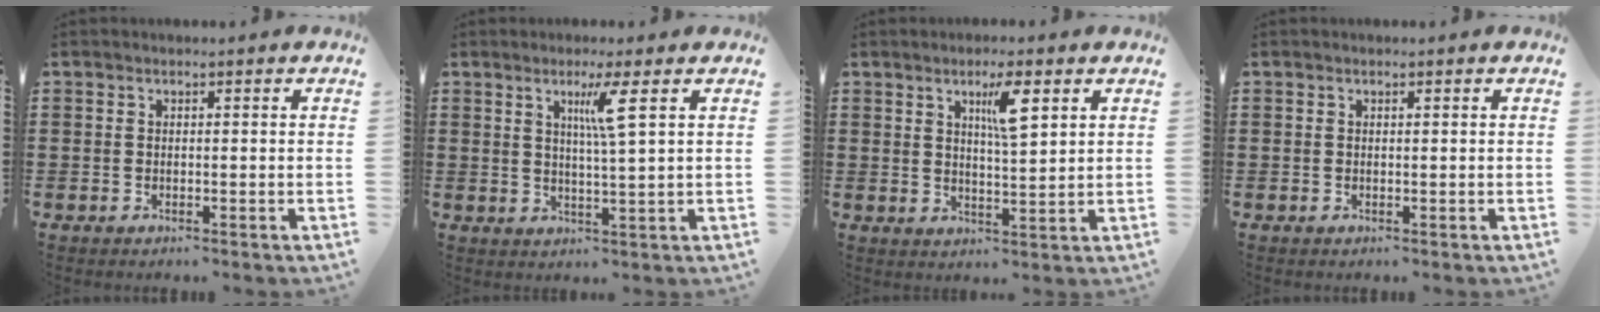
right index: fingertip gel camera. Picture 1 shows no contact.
{"total": 4.6, "force": [2.0, -0.5, 4.2], "torque": [-0.079, -0.008, 0.027]}
{"total": 5.4, "force": [2.7, 1.0, 4.6], "torque": [-0.076, -0.002, 0.037]}
{"total": 0.0}